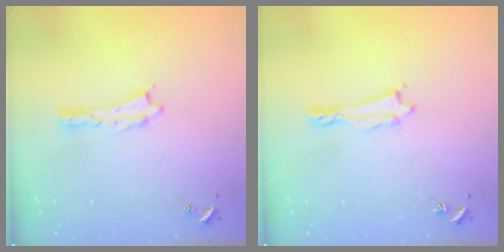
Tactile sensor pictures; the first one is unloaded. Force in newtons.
{"total": 0.5, "press": 0.5, "slide": 0.2}